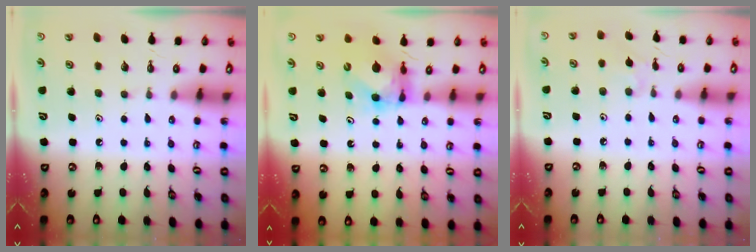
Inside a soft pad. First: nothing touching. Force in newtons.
{"total": 6.4, "press": 6.4, "slide": 0.6}
{"total": 4.1, "press": 4.1, "slide": 0.7}